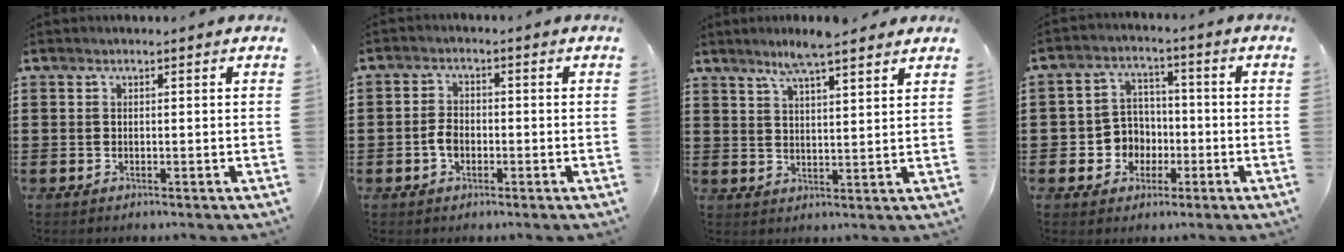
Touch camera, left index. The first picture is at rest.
{"total": 2.8, "force": [-0.9, 1.9, 1.9], "torque": [-0.045, 0.001, -0.020]}
{"total": 5.8, "force": [4.8, 0.0, 3.2], "torque": [-0.076, -0.010, 0.084]}
{"total": 5.5, "force": [-1.6, 5.1, 1.3], "torque": [-0.041, 0.016, -0.029]}